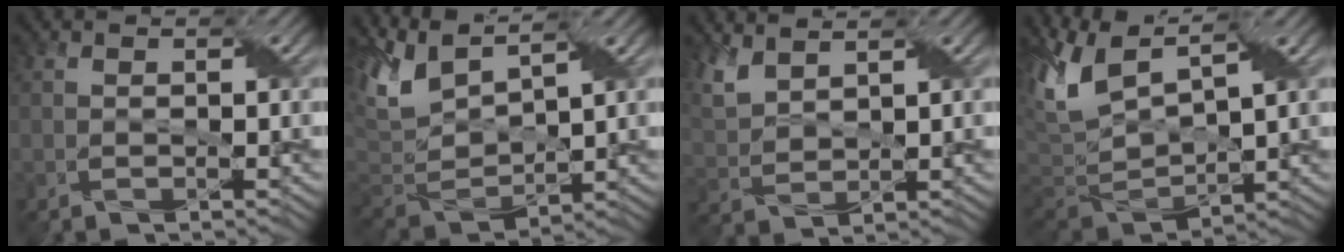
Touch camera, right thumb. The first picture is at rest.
{"total": 8.1, "force": [5.0, 3.1, 5.5], "torque": [-0.149, 0.010, 0.100]}
{"total": 4.7, "force": [3.5, 1.7, 2.5], "torque": [-0.079, 0.007, 0.079]}
{"total": 9.5, "force": [3.9, 4.1, 7.7], "torque": [-0.195, 0.009, 0.069]}